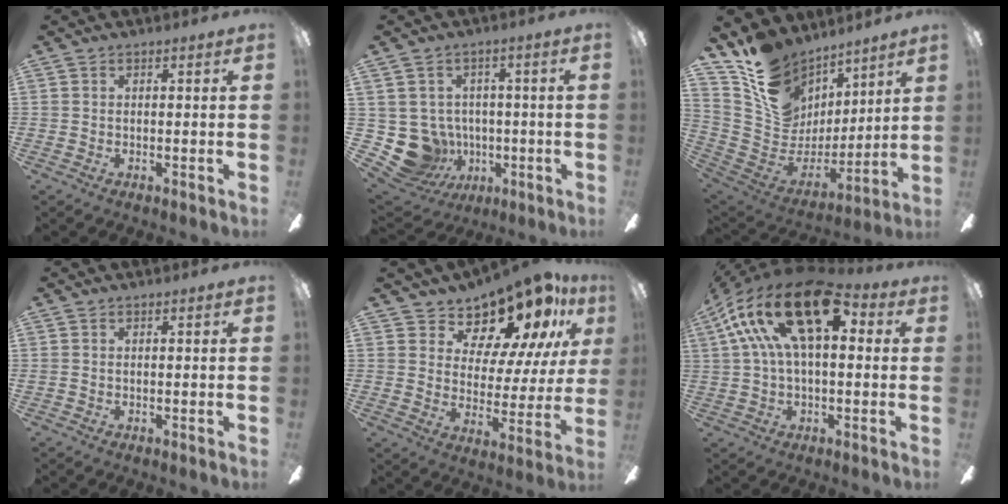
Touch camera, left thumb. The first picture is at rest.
{"total": 11.5, "force": [-2.6, 10.5, 3.8], "torque": [-0.107, 0.009, -0.035]}
{"total": 16.9, "force": [11.2, 11.5, 5.1], "torque": [-0.113, -0.075, 0.217]}
{"total": 0.0}
{"total": 15.3, "force": [12.4, 6.6, 6.1], "torque": [-0.104, -0.102, 0.213]}
{"total": 22.0, "force": [9.2, 10.2, 17.1], "torque": [-0.320, -0.039, 0.148]}